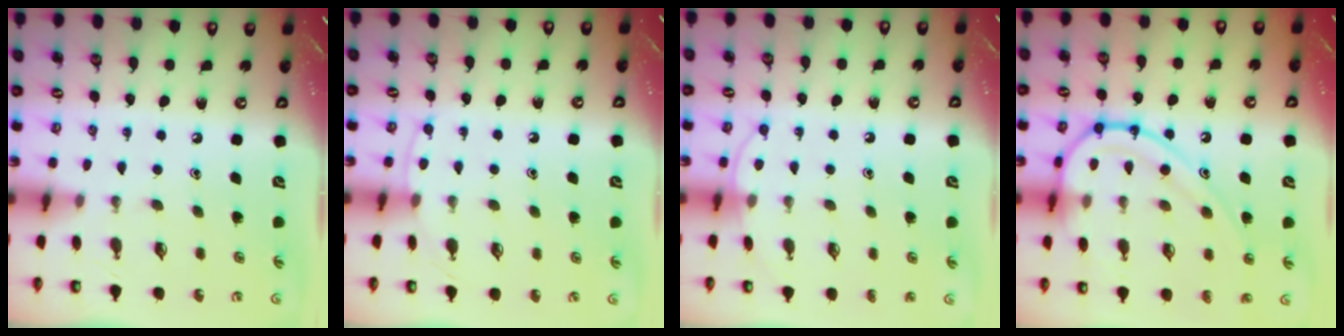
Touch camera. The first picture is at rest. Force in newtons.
{"total": 6.0, "press": 6.0, "slide": 0.7}
{"total": 5.7, "press": 5.7, "slide": 0.6}
{"total": 15.4, "press": 15.3, "slide": 1.4}